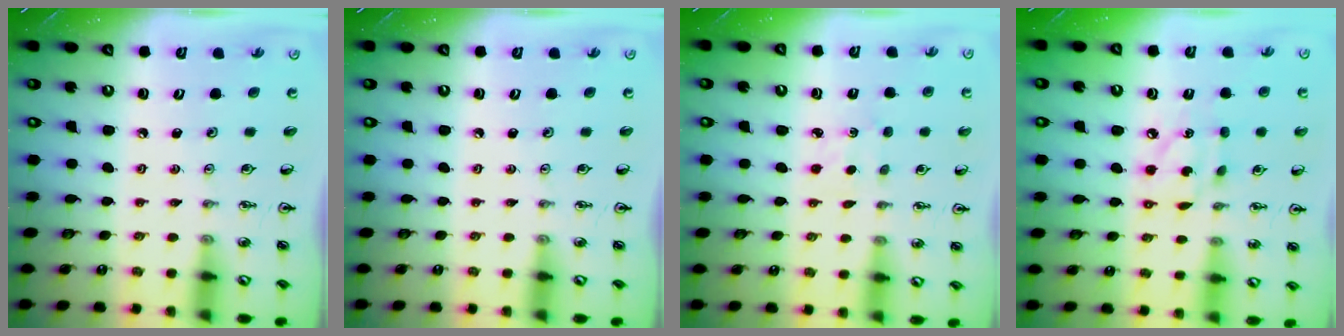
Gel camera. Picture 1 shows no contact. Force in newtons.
{"total": 0.0}
{"total": 1.6, "press": 1.6, "slide": 0.3}
{"total": 7.6, "press": 7.6, "slide": 0.2}